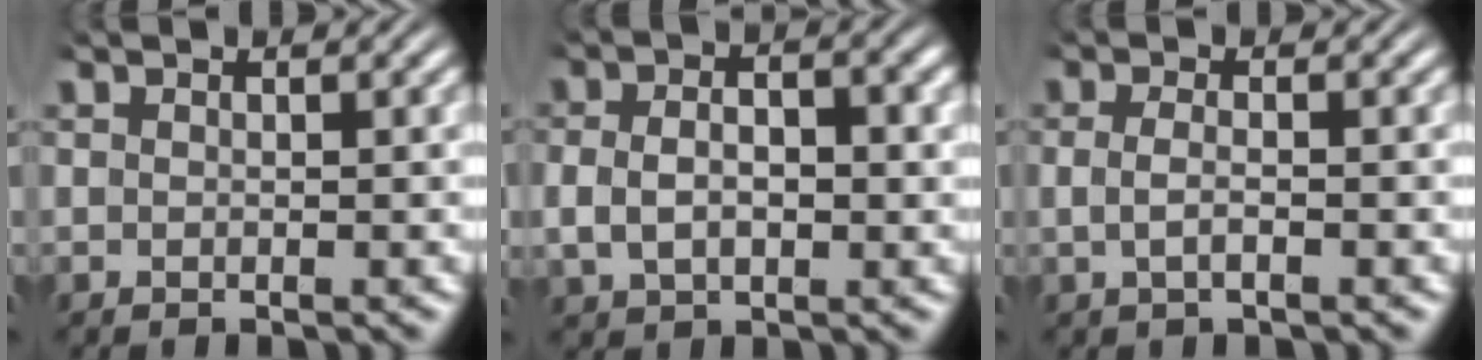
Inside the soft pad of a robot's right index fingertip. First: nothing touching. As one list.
[{"total": 4.1, "force": [-0.3, 2.6, 3.2], "torque": [-0.059, 0.000, 0.002]}, {"total": 1.7, "force": [-0.5, 0.5, 1.5], "torque": [-0.036, -0.010, -0.003]}]